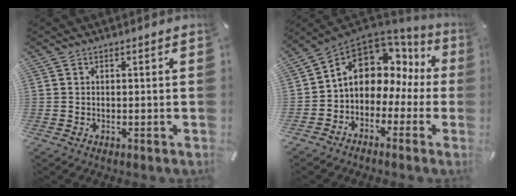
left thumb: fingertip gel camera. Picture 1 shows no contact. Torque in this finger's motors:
{"motor_torque": [1.68, 3.33, 1.32, -0.76, 0.49]}